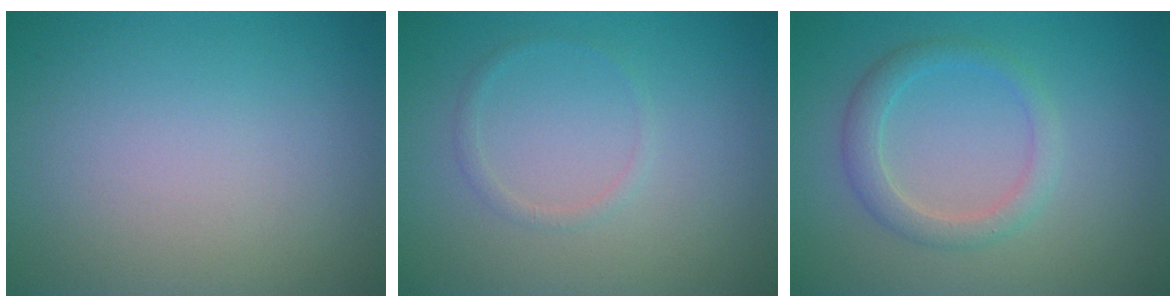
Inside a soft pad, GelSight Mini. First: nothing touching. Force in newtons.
{"total": 0.9, "press": 0.9, "slide": 0.1}
{"total": 2.5, "press": 2.5, "slide": 0.1}